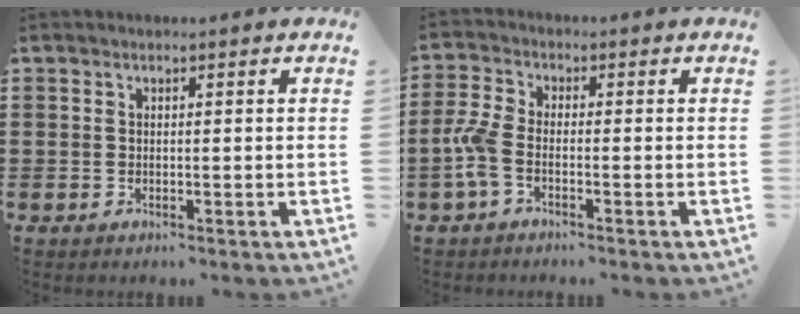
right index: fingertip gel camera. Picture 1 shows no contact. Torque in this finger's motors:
{"motor_torque": [1.34, -0.80, 0.53, 0.16]}